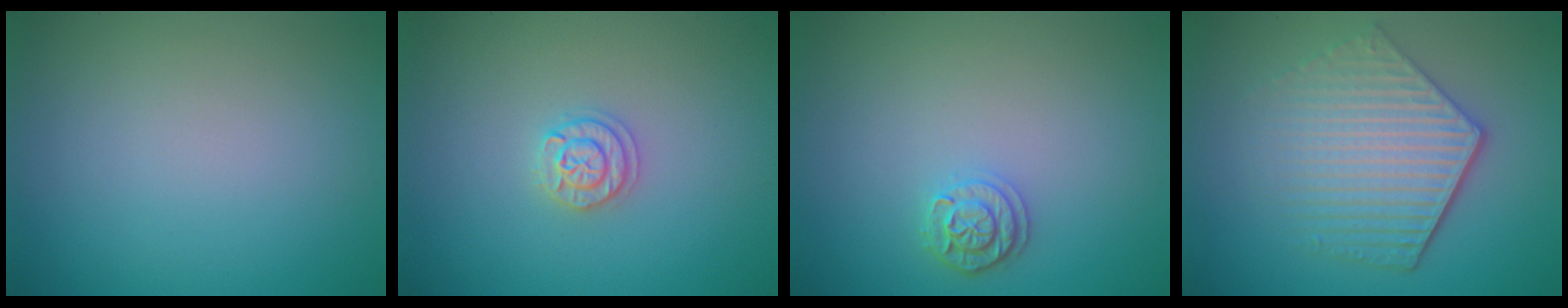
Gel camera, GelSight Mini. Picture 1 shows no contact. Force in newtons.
{"total": 1.8, "press": 1.8, "slide": 0.3}
{"total": 2.0, "press": 1.9, "slide": 0.5}
{"total": 5.7, "press": 4.2, "slide": 3.8}